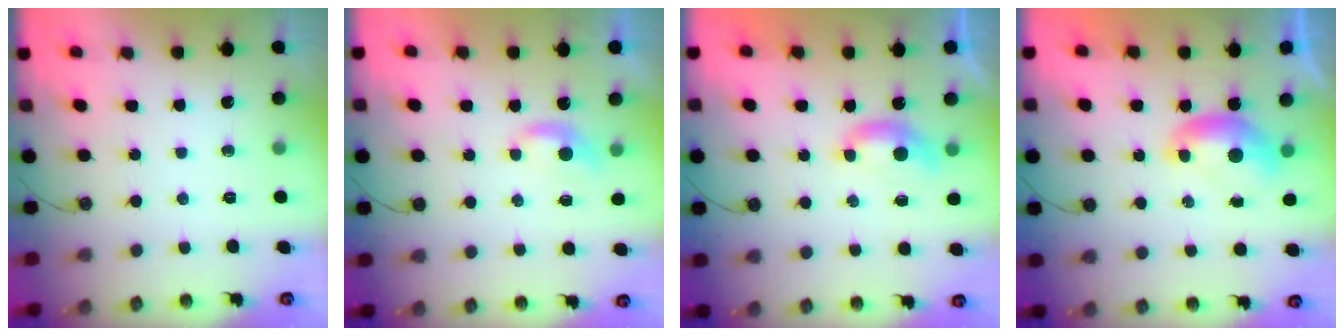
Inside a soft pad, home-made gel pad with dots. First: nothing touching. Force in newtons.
{"total": 1.2, "press": 1.2, "slide": 0.4}
{"total": 1.6, "press": 1.4, "slide": 0.6}
{"total": 0.0}